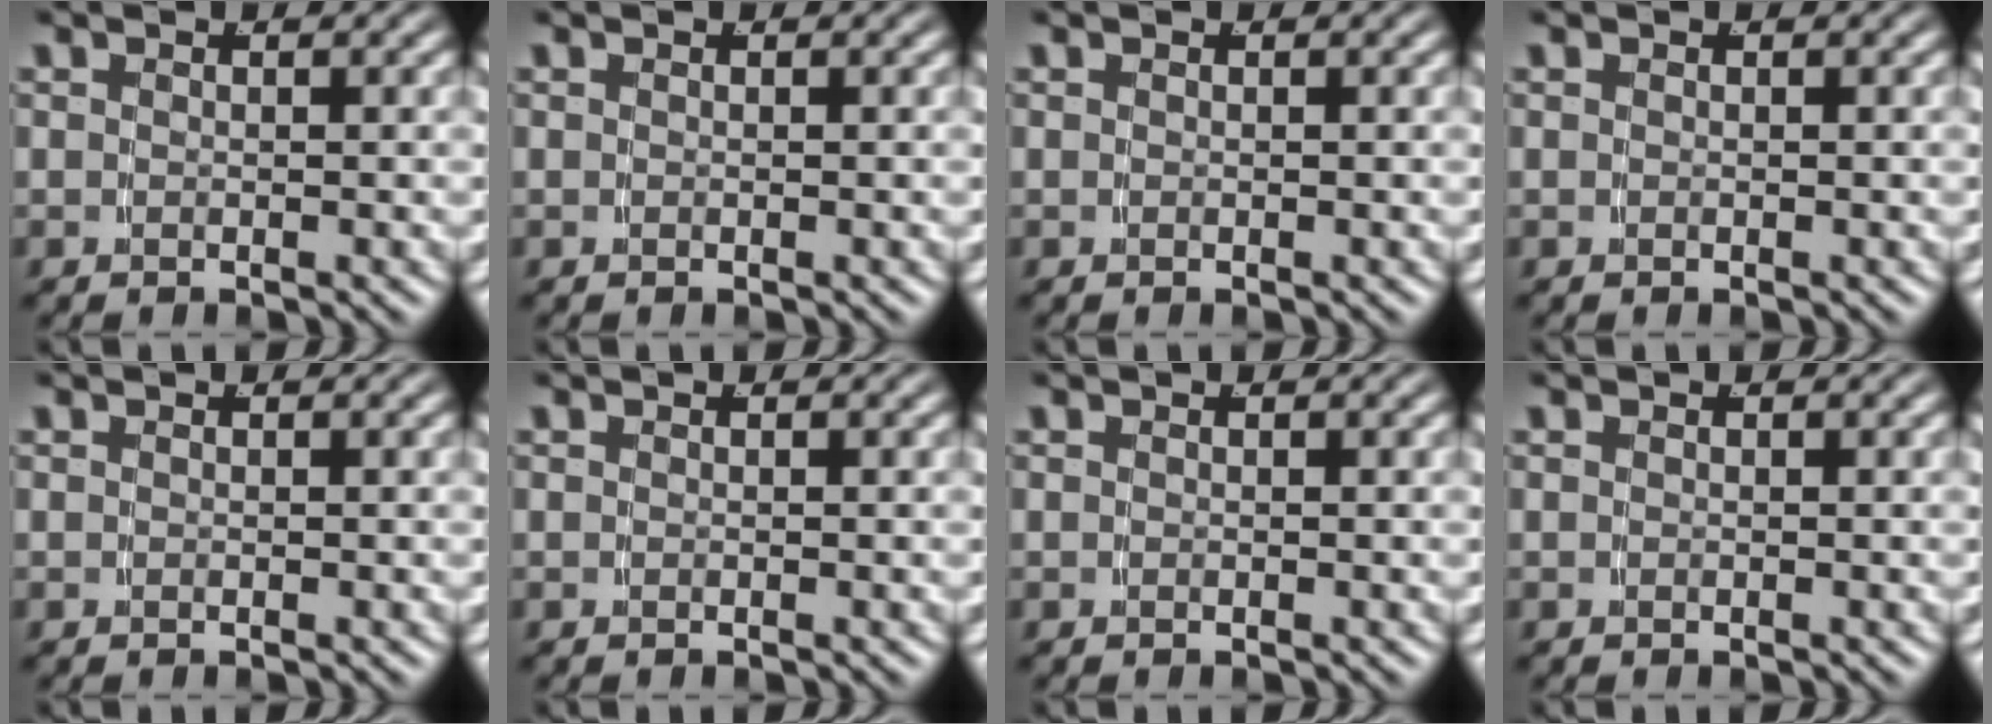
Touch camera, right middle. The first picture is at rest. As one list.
[{"total": 0.0}, {"total": 0.0}, {"total": 0.0}, {"total": 0.0}, {"total": 0.0}, {"total": 0.0}, {"total": 0.0}]